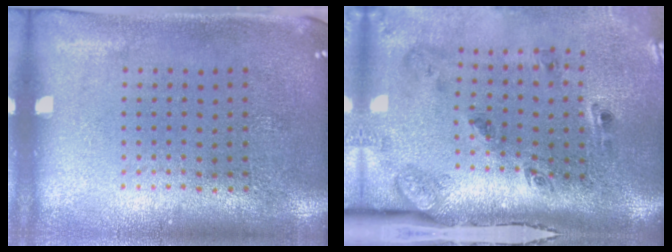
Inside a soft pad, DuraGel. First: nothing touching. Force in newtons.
{"total": 3.2, "press": 2.0, "slide": 2.5}